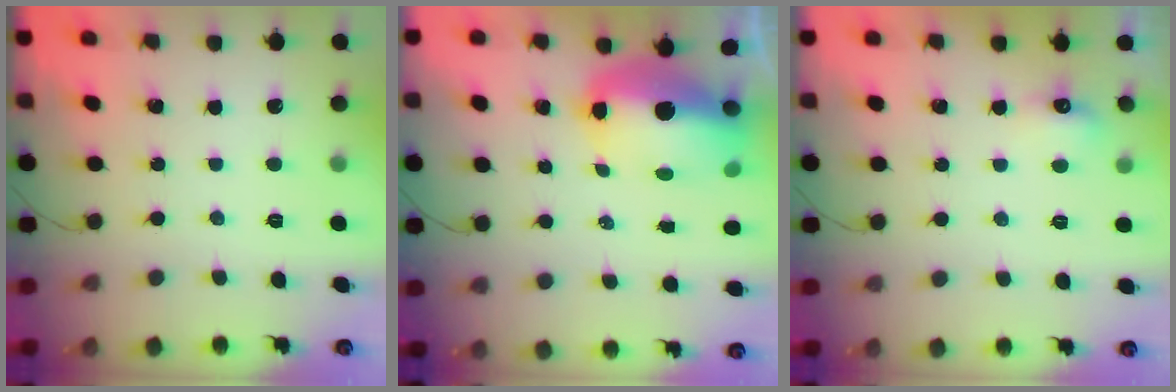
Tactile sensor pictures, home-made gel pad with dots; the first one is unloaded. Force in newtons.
{"total": 12.0, "press": 11.7, "slide": 2.7}
{"total": 3.9, "press": 3.8, "slide": 1.0}